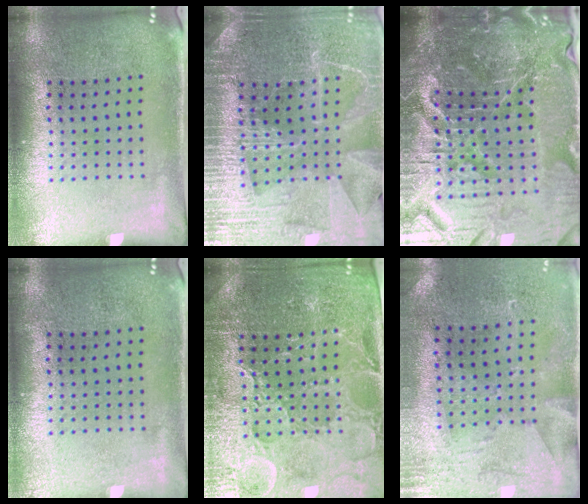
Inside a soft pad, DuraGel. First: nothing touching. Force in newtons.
{"total": 4.1, "press": 3.9, "slide": 1.4}
{"total": 7.3, "press": 6.5, "slide": 3.4}
{"total": 0.0}
{"total": 4.3, "press": 4.1, "slide": 1.3}
{"total": 2.8, "press": 2.3, "slide": 1.6}